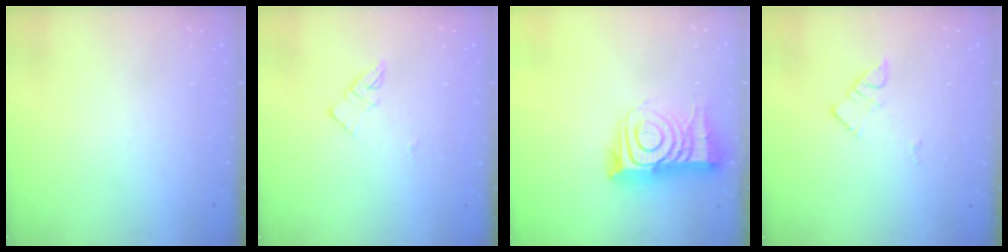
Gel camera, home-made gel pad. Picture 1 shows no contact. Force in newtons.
{"total": 3.3, "press": 3.3, "slide": 0.3}
{"total": 14.4, "press": 14.4, "slide": 1.1}
{"total": 3.1, "press": 3.1, "slide": 0.2}